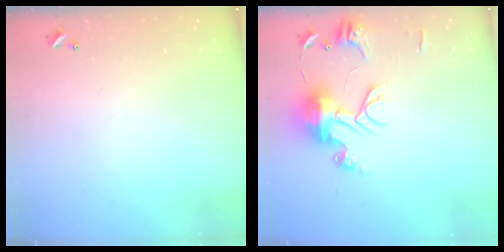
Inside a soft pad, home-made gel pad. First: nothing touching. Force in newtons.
{"total": 13.5, "press": 13.5, "slide": 1.0}